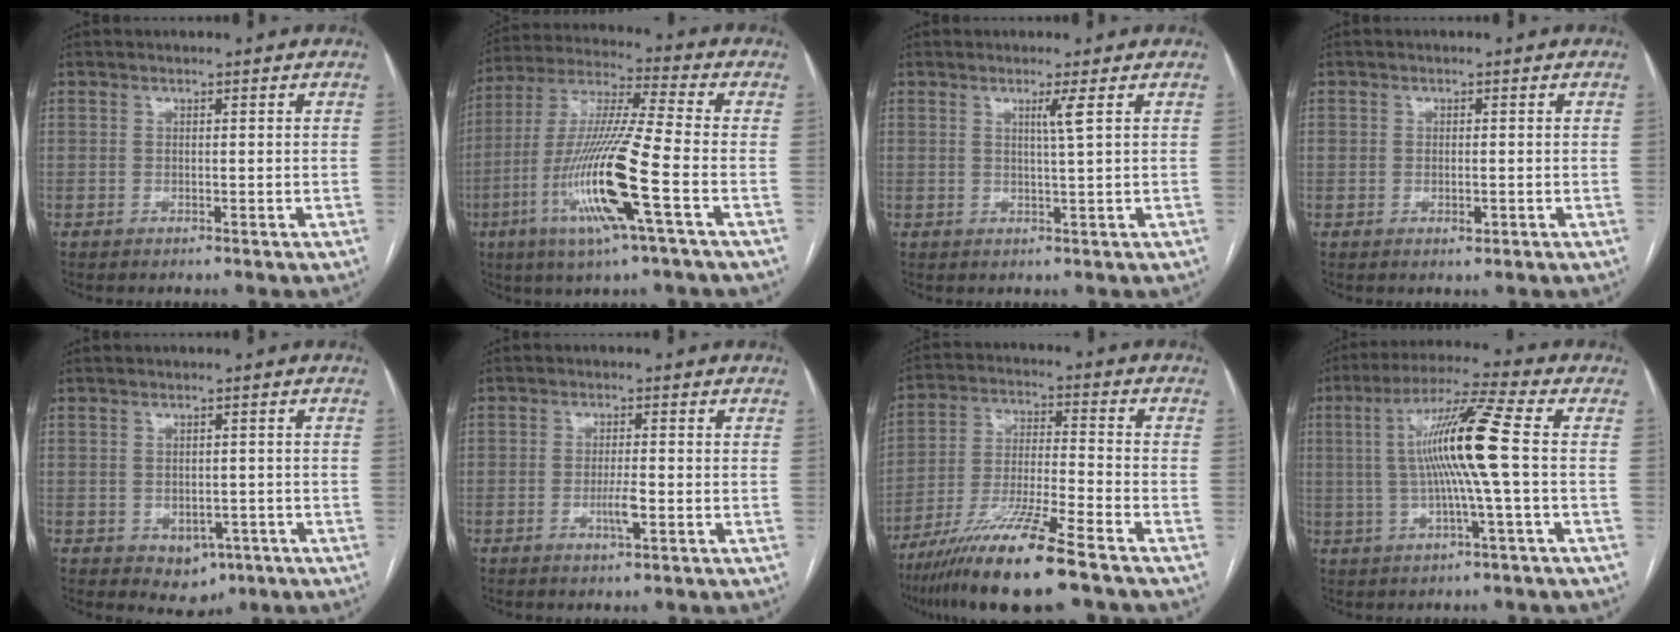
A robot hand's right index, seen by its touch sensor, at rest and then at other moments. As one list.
[{"total": 16.7, "force": [-5.7, -0.2, 15.6], "torque": [-0.320, -0.014, -0.112]}, {"total": 2.1, "force": [0.9, -0.7, 1.7], "torque": [-0.033, -0.004, 0.020]}, {"total": 1.7, "force": [-0.4, 1.0, 1.4], "torque": [-0.020, 0.001, 0.001]}, {"total": 4.3, "force": [-1.7, 3.2, 2.3], "torque": [-0.023, 0.001, -0.009]}, {"total": 3.1, "force": [-1.0, 0.5, 2.9], "torque": [-0.053, 0.000, -0.015]}, {"total": 14.7, "force": [-10.2, 0.3, 10.5], "torque": [-0.210, -0.037, -0.186]}, {"total": 11.8, "force": [0.4, -1.2, 11.8], "torque": [-0.216, 0.010, 0.005]}]